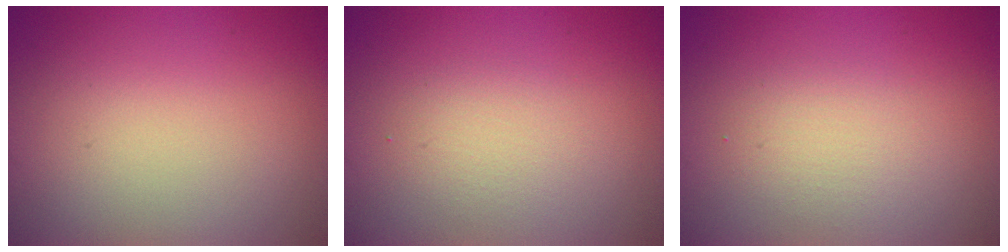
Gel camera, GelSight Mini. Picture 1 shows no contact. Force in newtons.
{"total": 1.8, "press": 1.8, "slide": 0.0}
{"total": 2.0, "press": 2.0, "slide": 0.2}